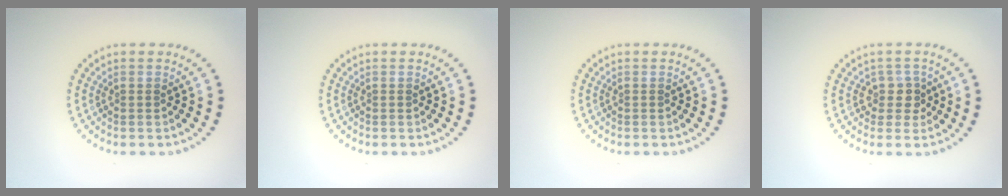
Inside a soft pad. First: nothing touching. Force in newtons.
{"total": 0.0}
{"total": 0.0}
{"total": 2.0, "press": 1.6, "slide": 1.2}